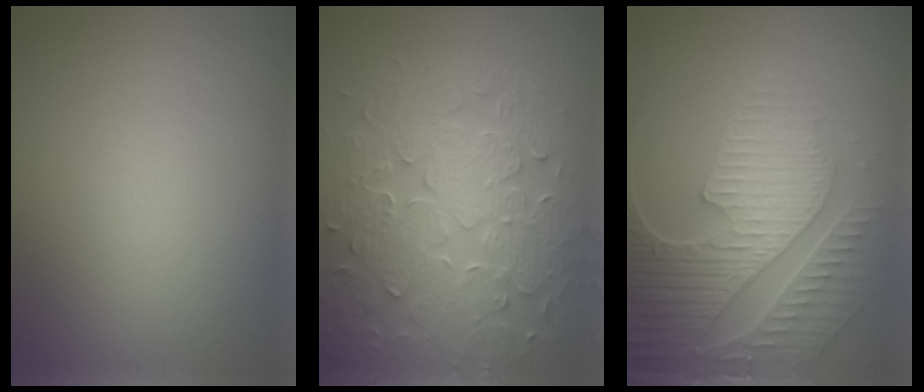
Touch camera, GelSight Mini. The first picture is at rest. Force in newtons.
{"total": 8.7, "press": 6.3, "slide": 6.0}
{"total": 6.7, "press": 5.5, "slide": 3.8}